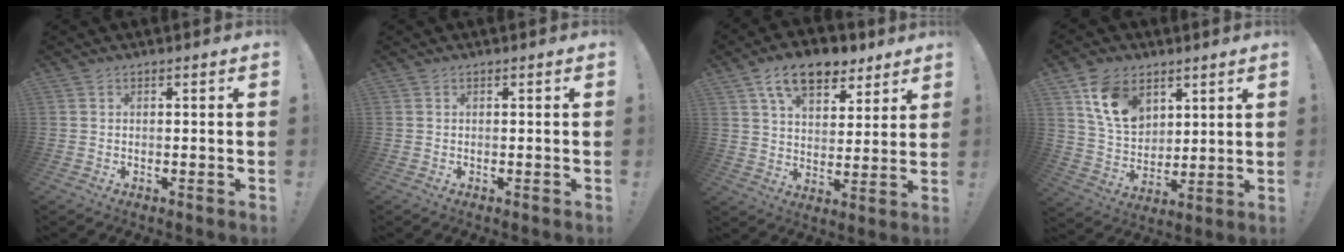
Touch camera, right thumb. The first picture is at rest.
{"total": 0.0}
{"total": 13.6, "force": [8.6, 7.6, 7.3], "torque": [-0.115, -0.039, 0.157]}
{"total": 14.7, "force": [7.5, 10.1, 7.5], "torque": [-0.130, -0.025, 0.150]}